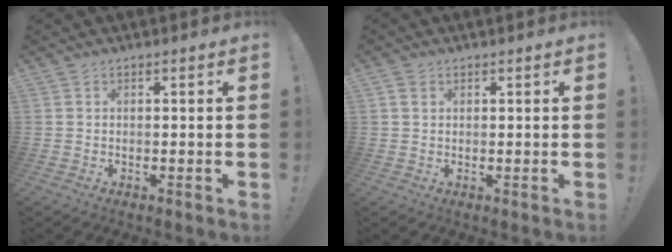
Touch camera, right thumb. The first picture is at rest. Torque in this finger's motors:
{"motor_torque": [0.06, 0.09, -0.12, -0.04, 0.11]}